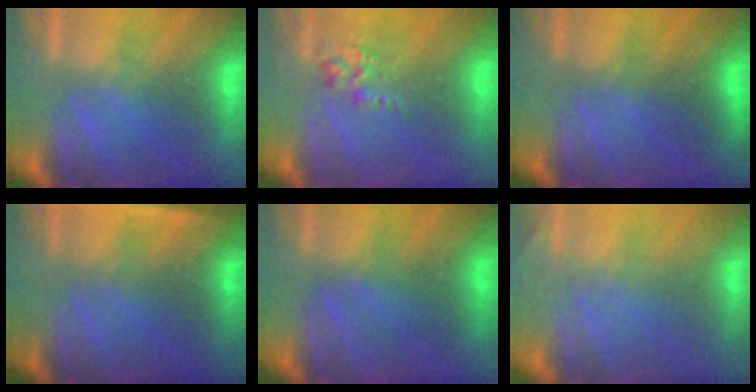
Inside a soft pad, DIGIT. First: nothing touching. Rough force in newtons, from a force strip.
{"total": 2.8}
{"total": 2.5}
{"total": 4.6}
{"total": 2.4}
{"total": 1.8}